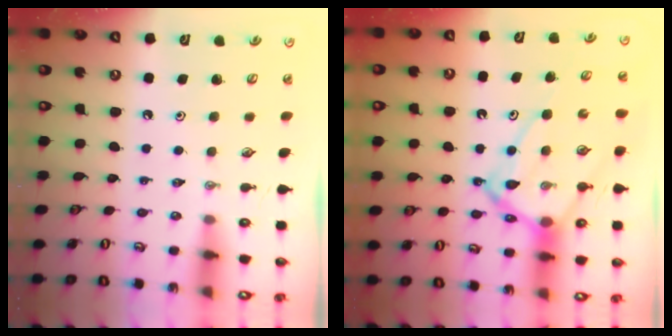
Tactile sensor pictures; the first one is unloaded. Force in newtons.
{"total": 15.6, "press": 15.6, "slide": 1.5}